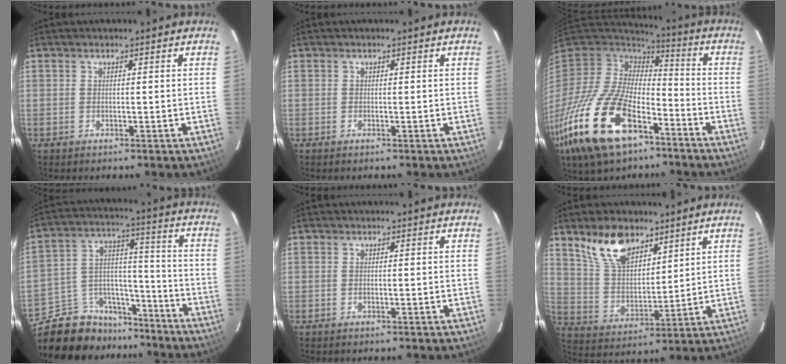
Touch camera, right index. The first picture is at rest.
{"total": 0.0}
{"total": 24.6, "force": [-13.4, 12.1, 16.6], "torque": [-0.362, -0.045, -0.240]}
{"total": 14.6, "force": [-12.1, 7.9, 2.5], "torque": [-0.060, 0.072, -0.189]}
{"total": 0.0}
{"total": 11.7, "force": [7.9, 5.6, 6.5], "torque": [-0.122, 0.016, 0.160]}